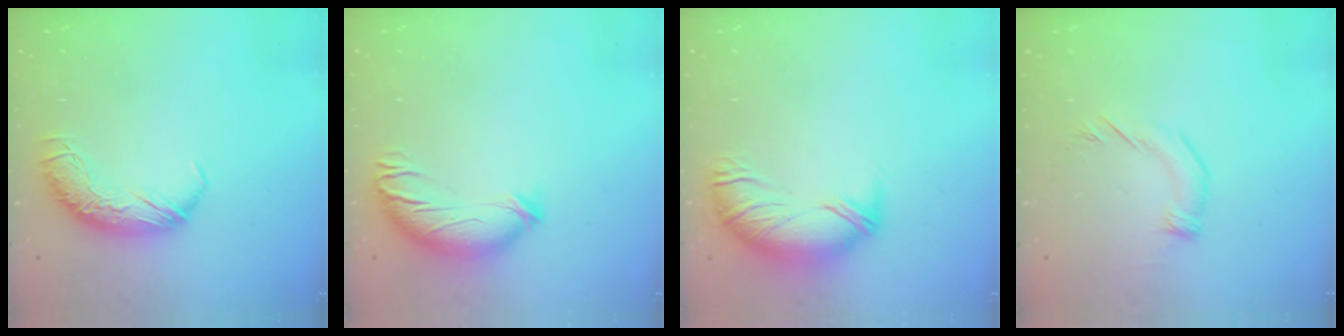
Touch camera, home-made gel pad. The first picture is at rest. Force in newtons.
{"total": 3.6, "press": 2.9, "slide": 2.2}
{"total": 3.2, "press": 1.5, "slide": 2.8}
{"total": 4.8, "press": 4.7, "slide": 0.5}